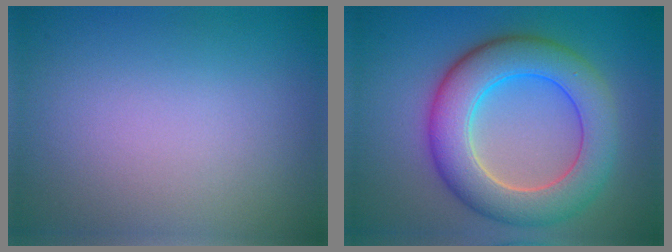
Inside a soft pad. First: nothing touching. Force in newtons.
{"total": 8.1, "press": 8.1, "slide": 0.4}